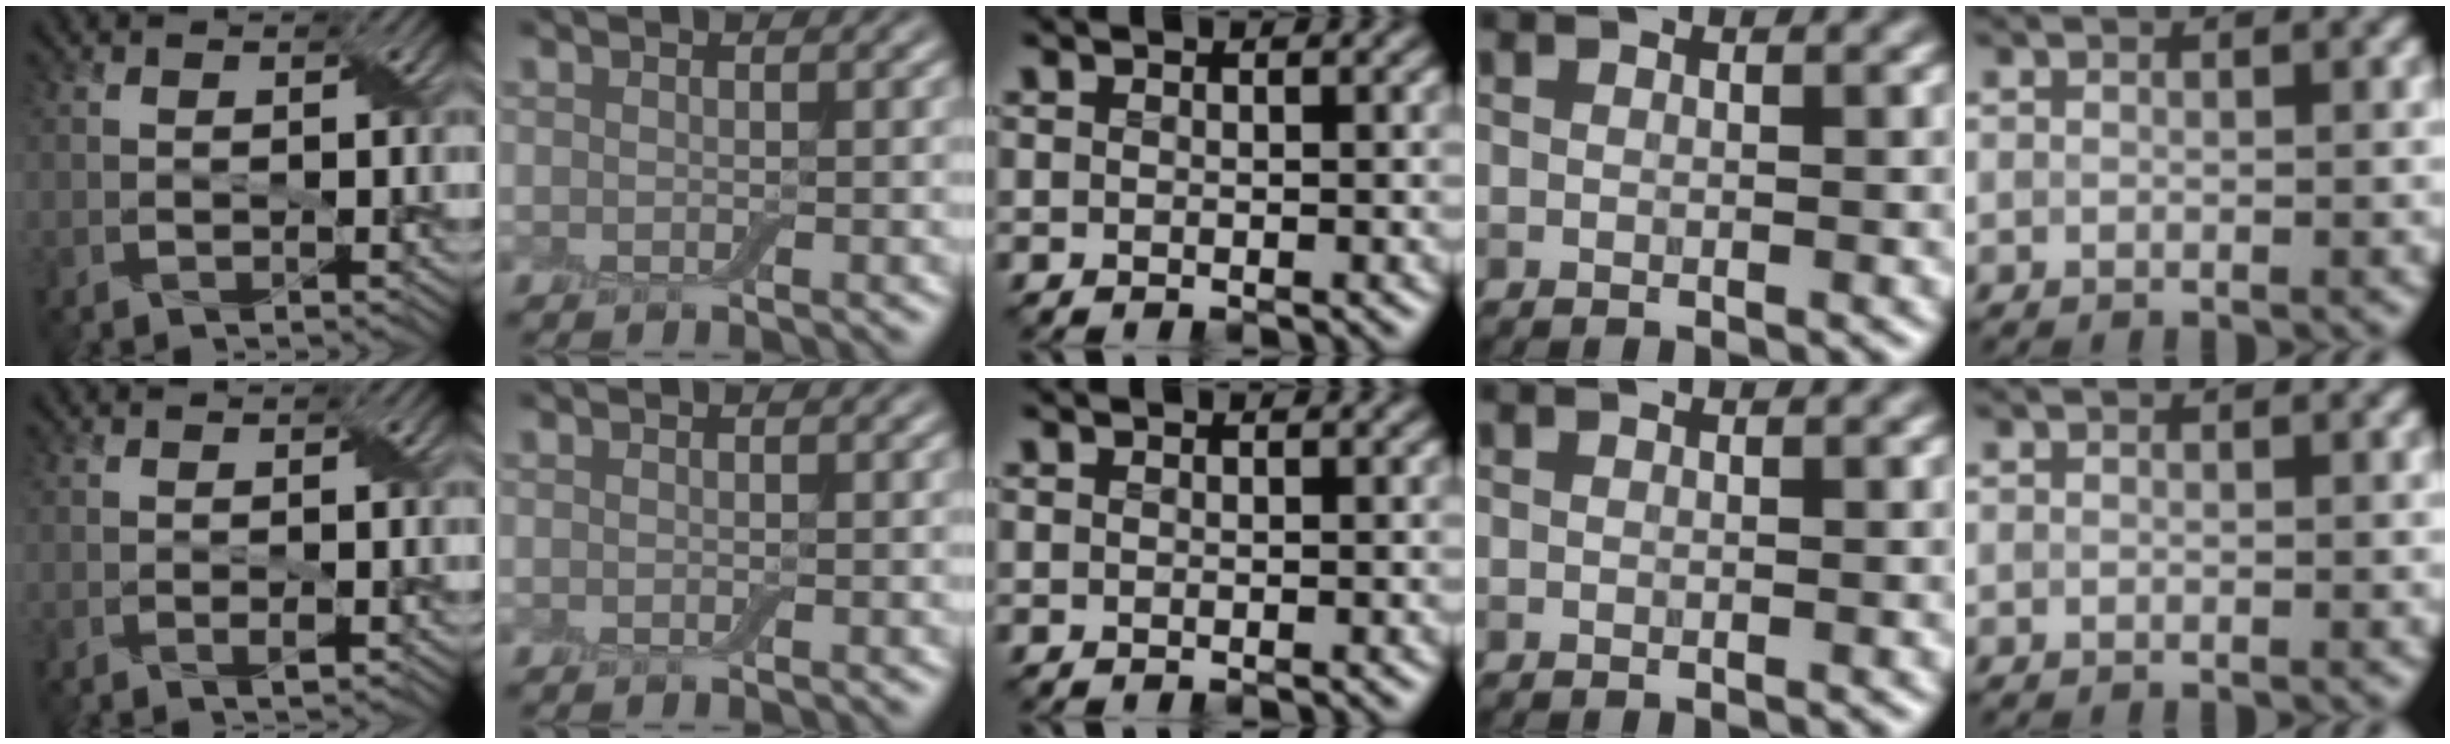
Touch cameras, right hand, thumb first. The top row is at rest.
{"thumb": {"total": 0.8, "force": [-0.2, 0.2, 0.7], "torque": [-0.014, -0.002, -0.002]}}